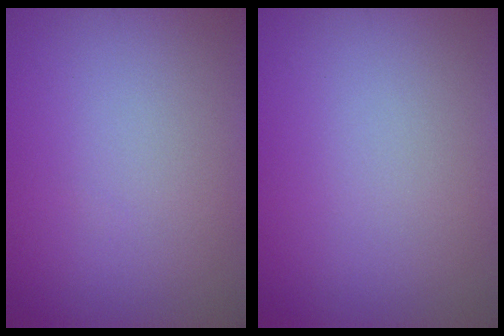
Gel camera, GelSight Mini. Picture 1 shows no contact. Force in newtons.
{"total": 0.0}